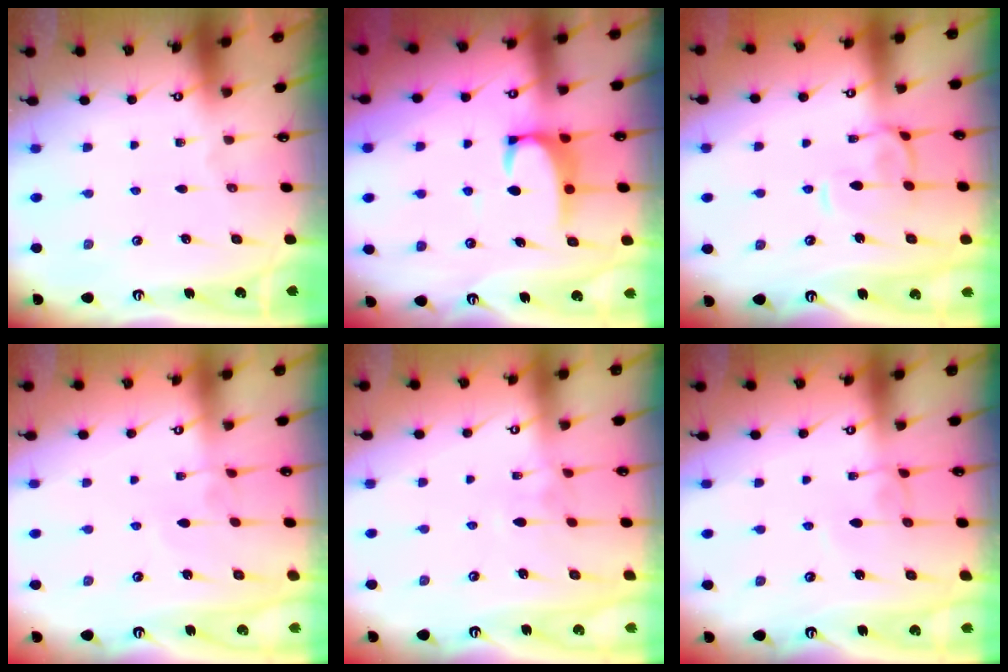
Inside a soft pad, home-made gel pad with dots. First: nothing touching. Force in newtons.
{"total": 3.5, "press": 3.4, "slide": 0.5}
{"total": 2.1, "press": 2.0, "slide": 0.7}
{"total": 4.3, "press": 4.3, "slide": 0.1}
{"total": 3.1, "press": 3.1, "slide": 0.2}
{"total": 1.1, "press": 1.0, "slide": 0.3}